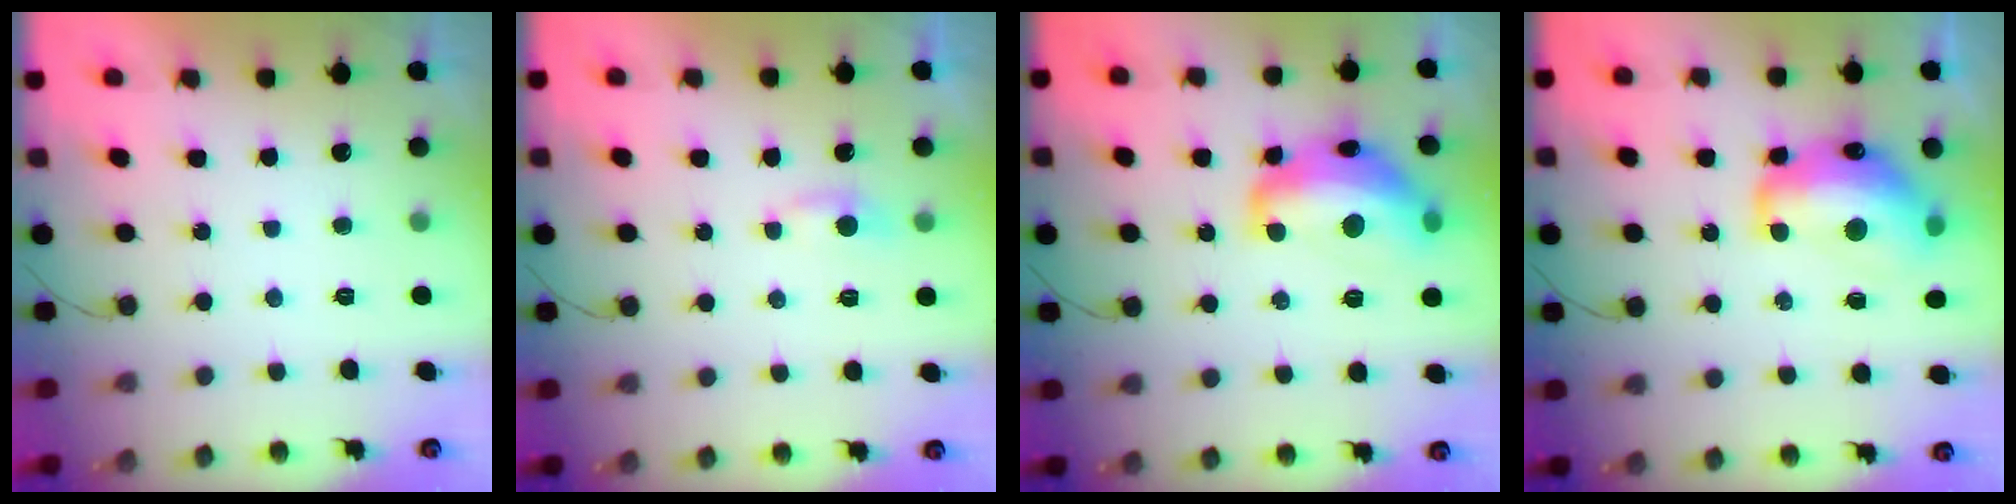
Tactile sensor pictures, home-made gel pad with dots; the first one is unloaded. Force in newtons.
{"total": 3.3, "press": 3.3, "slide": 0.4}
{"total": 15.7, "press": 15.6, "slide": 1.1}
{"total": 16.1, "press": 16.0, "slide": 1.5}